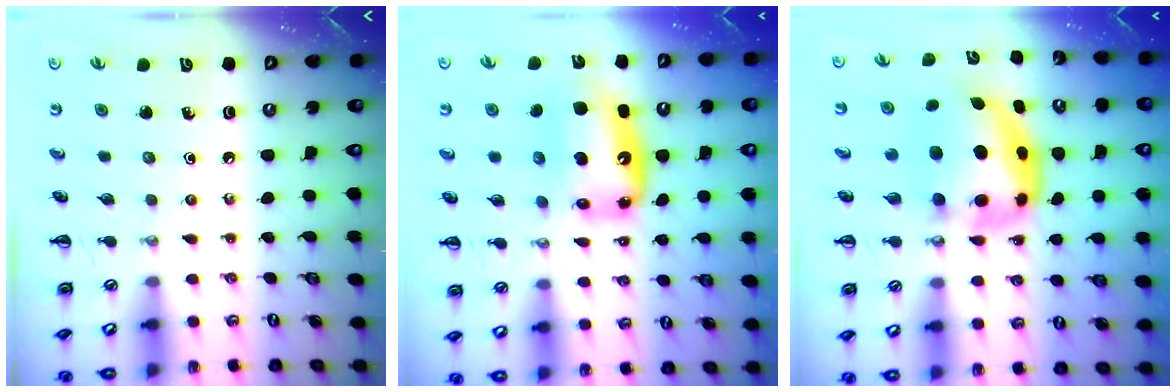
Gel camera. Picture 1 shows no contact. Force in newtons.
{"total": 11.3, "press": 10.9, "slide": 3.1}
{"total": 7.9, "press": 7.7, "slide": 1.8}